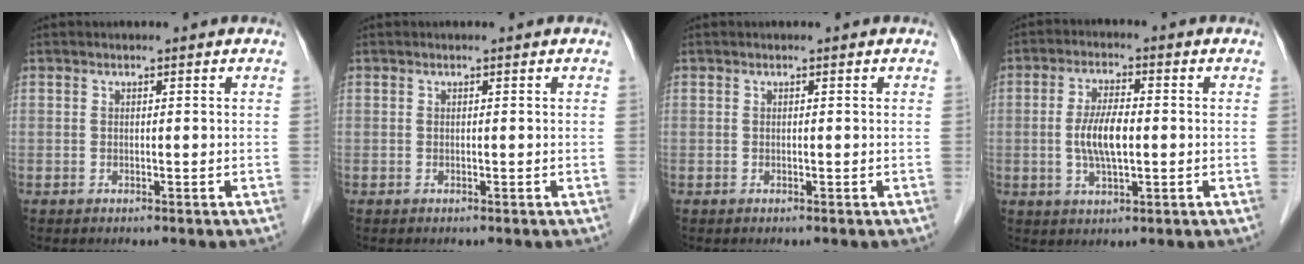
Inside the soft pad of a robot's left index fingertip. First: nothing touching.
{"total": 0.0}
{"total": 0.0}
{"total": 6.3, "force": [-0.7, 1.8, 6.0], "torque": [-0.127, -0.006, -0.012]}